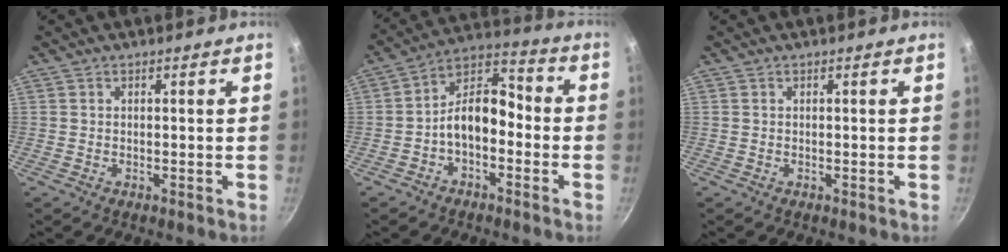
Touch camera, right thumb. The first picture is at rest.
{"total": 10.8, "force": [-2.3, 6.5, 8.3], "torque": [-0.117, 0.049, -0.055]}
{"total": 0.0}